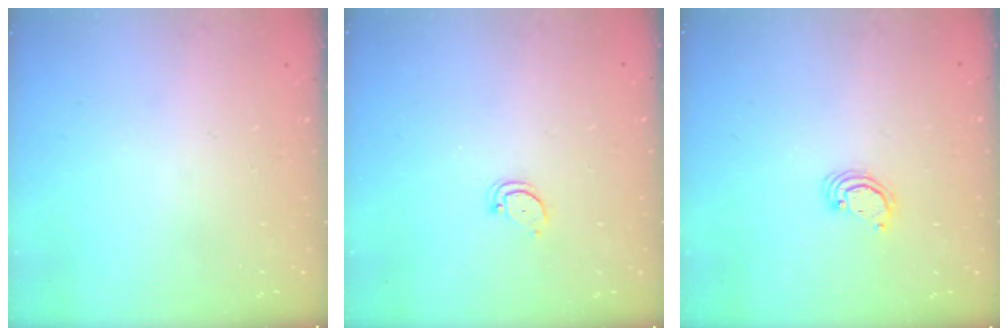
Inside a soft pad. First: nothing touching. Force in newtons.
{"total": 3.2, "press": 3.2, "slide": 0.3}
{"total": 2.3, "press": 2.3, "slide": 0.2}